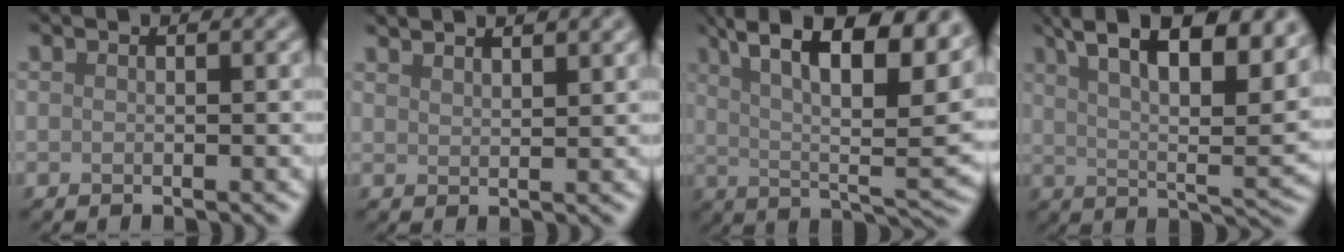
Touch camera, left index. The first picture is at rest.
{"total": 2.7, "force": [2.4, 0.6, 1.2], "torque": [-0.001, 0.007, 0.026]}
{"total": 15.8, "force": [7.3, 5.6, 12.9], "torque": [-0.173, 0.017, 0.102]}
{"total": 14.7, "force": [8.0, 5.1, 11.3], "torque": [-0.160, 0.021, 0.107]}